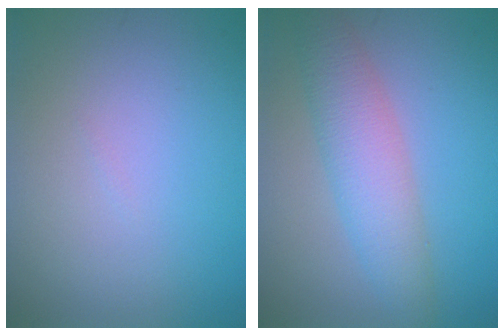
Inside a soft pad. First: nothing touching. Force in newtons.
{"total": 4.8, "press": 4.8, "slide": 0.1}